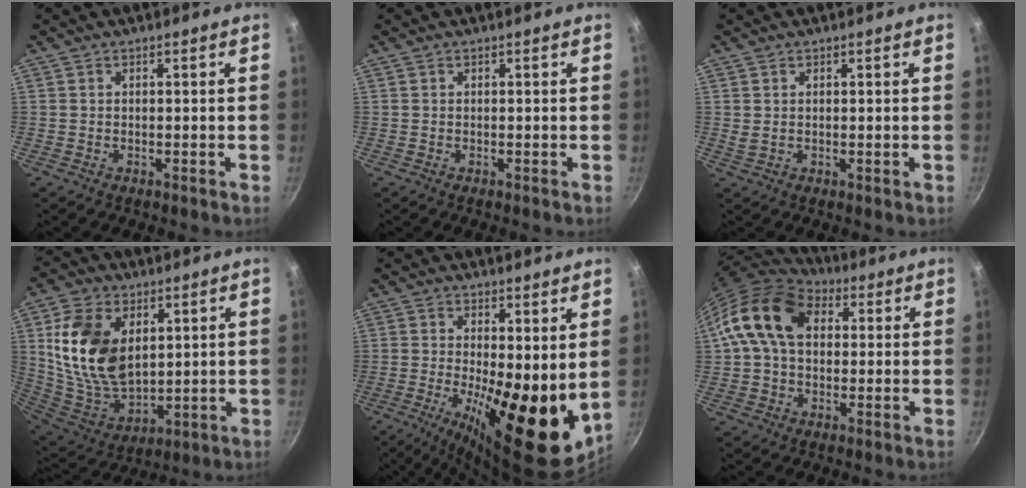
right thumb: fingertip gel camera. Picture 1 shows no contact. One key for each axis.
{"total": 0.0}
{"total": 1.2, "fx": 0.7, "fy": 0.5, "fz": 0.9, "tx": -0.017, "ty": -0.006, "tz": 0.014}
{"total": 18.0, "fx": 4.7, "fy": 11.5, "fz": 13.0, "tx": -0.226, "ty": -0.033, "tz": 0.103}
{"total": 17.5, "fx": -0.7, "fy": 6.4, "fz": 16.3, "tx": -0.230, "ty": -0.029, "tz": -0.005}
{"total": 14.7, "fx": 3.1, "fy": 10.4, "fz": 9.9, "tx": -0.153, "ty": 0.022, "tz": 0.037}